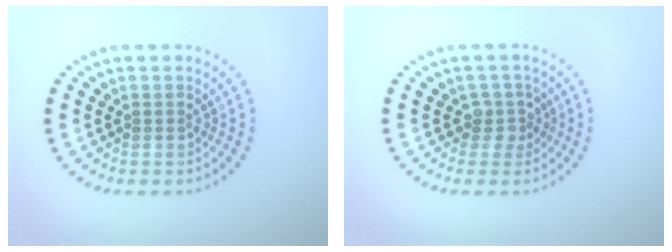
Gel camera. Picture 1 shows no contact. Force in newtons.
{"total": 1.8, "press": 1.3, "slide": 1.3}